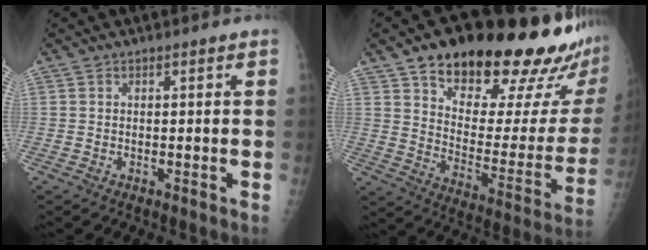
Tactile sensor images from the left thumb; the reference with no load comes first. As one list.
[{"total": 29.1, "force": [20.5, 9.6, 18.3], "torque": [-0.226, -0.080, 0.291]}]